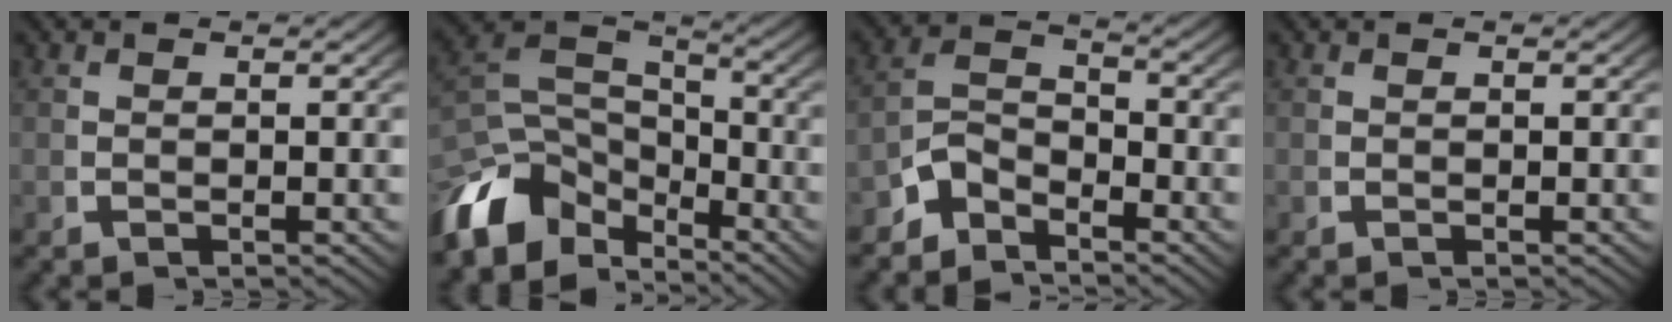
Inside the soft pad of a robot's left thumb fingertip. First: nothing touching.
{"total": 10.9, "force": [-2.8, 7.6, 7.2], "torque": [-0.146, -0.030, -0.041]}
{"total": 4.5, "force": [-2.3, 3.2, 2.3], "torque": [-0.040, -0.015, -0.044]}
{"total": 0.0}